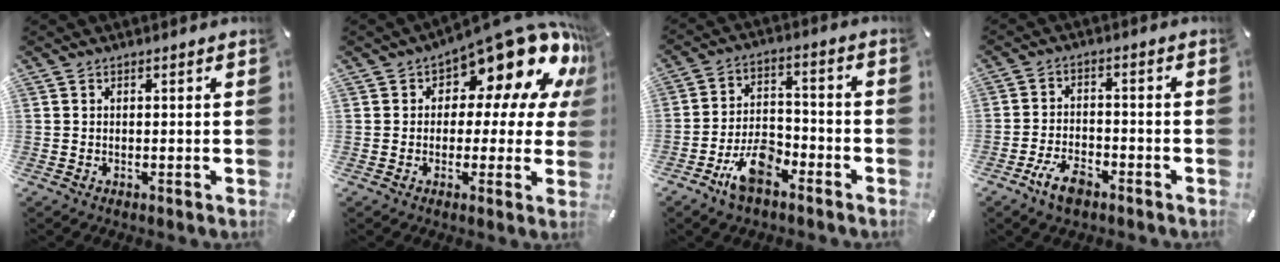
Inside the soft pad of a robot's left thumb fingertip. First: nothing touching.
{"total": 15.6, "force": [9.3, 7.6, 10.0], "torque": [-0.132, -0.079, 0.155]}
{"total": 10.7, "force": [-6.5, 5.5, 6.4], "torque": [-0.122, 0.037, -0.117]}
{"total": 6.7, "force": [-4.3, 3.3, 4.0], "torque": [-0.084, 0.018, -0.081]}